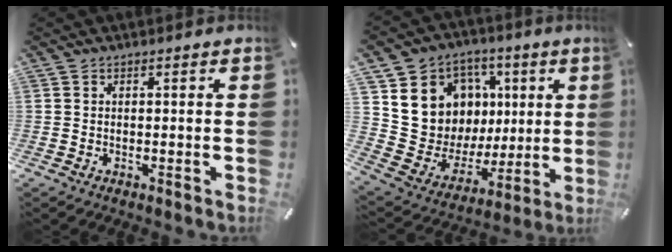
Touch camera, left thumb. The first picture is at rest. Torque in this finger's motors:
{"motor_torque": [2.47, 2.54, 1.21, -0.25, 0.16]}